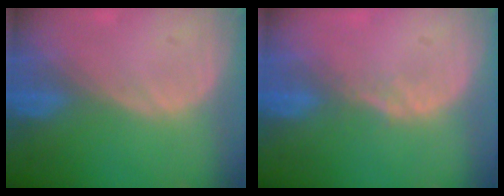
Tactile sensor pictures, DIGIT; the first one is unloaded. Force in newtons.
{"total": 1.5, "press": 1.2, "slide": 0.9}